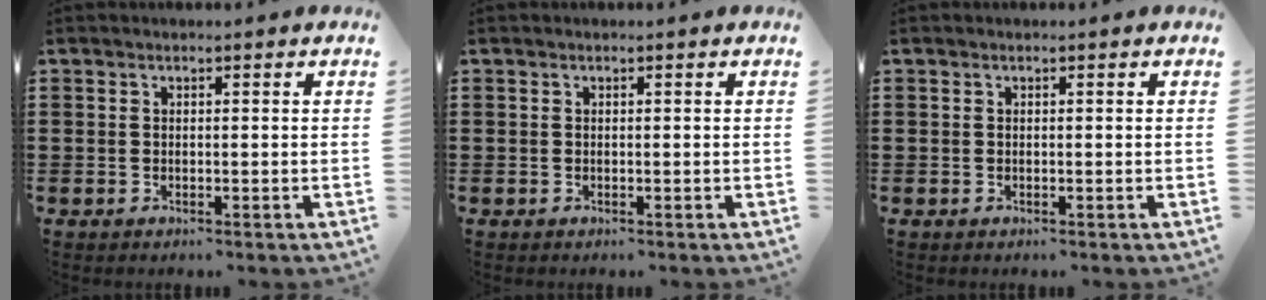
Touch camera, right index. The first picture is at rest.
{"total": 0.0}
{"total": 0.0}